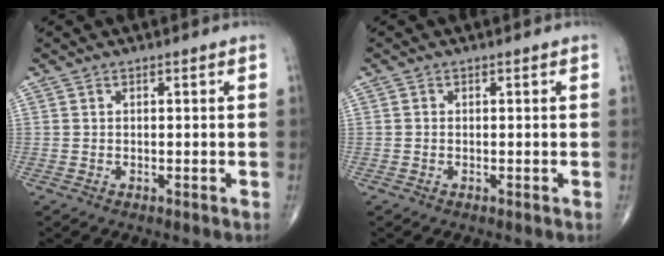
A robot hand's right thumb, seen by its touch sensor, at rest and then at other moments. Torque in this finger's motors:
{"motor_torque": [-0.35, 0.06, 0.14, 0.08, 0.00]}